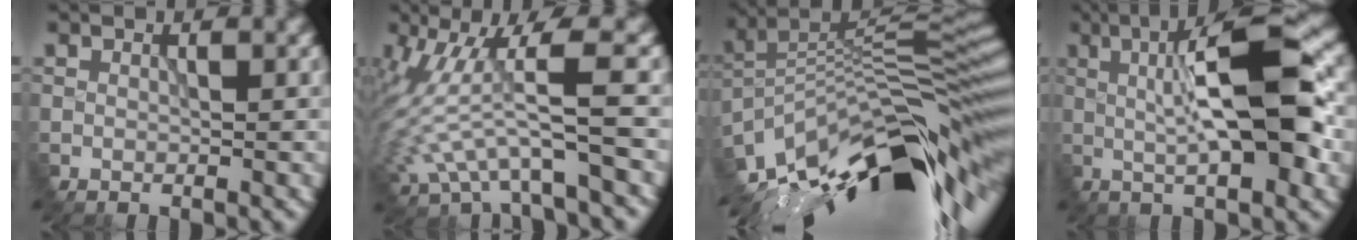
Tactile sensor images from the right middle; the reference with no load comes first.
{"total": 5.6, "force": [-0.7, 1.4, 5.4], "torque": [-0.137, 0.005, -0.012]}
{"total": 14.8, "force": [-8.2, 4.7, 11.4], "torque": [-0.220, 0.021, -0.150]}
{"total": 9.7, "force": [0.4, 1.9, 9.5], "torque": [-0.142, 0.022, 0.001]}